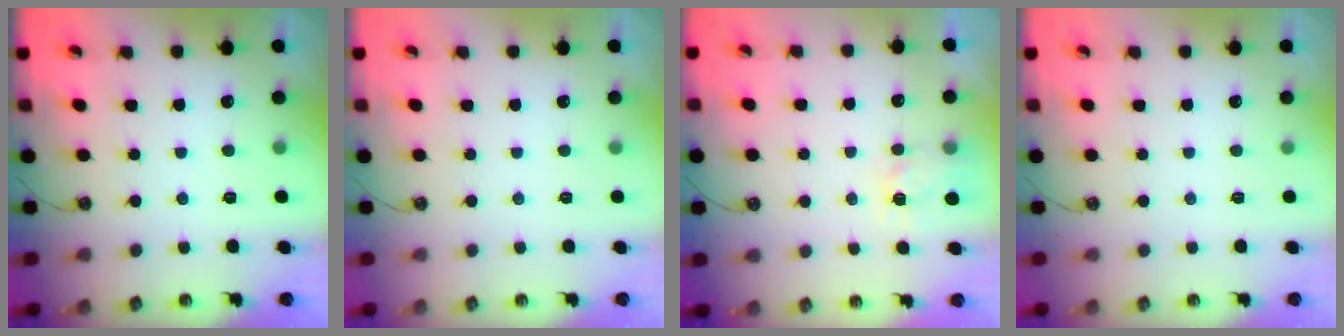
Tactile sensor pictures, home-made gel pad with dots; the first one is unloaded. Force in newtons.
{"total": 0.0}
{"total": 5.6, "press": 5.6, "slide": 0.3}
{"total": 0.0}